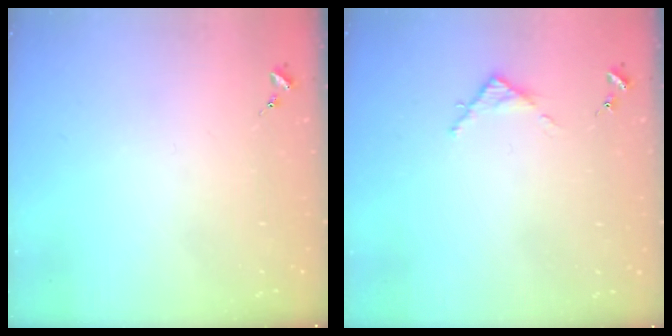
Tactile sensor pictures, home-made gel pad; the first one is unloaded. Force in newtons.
{"total": 3.3, "press": 3.2, "slide": 0.3}